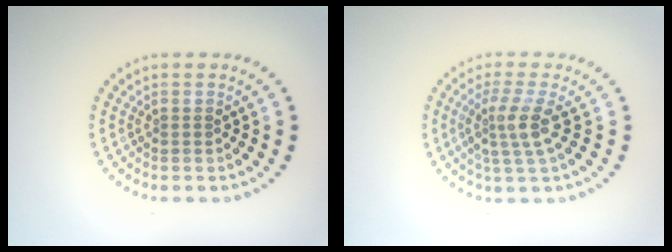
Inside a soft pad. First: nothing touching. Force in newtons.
{"total": 3.0, "press": 2.3, "slide": 1.8}